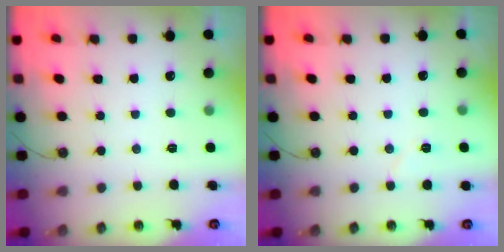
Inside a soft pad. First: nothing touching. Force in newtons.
{"total": 4.6, "press": 3.8, "slide": 2.6}